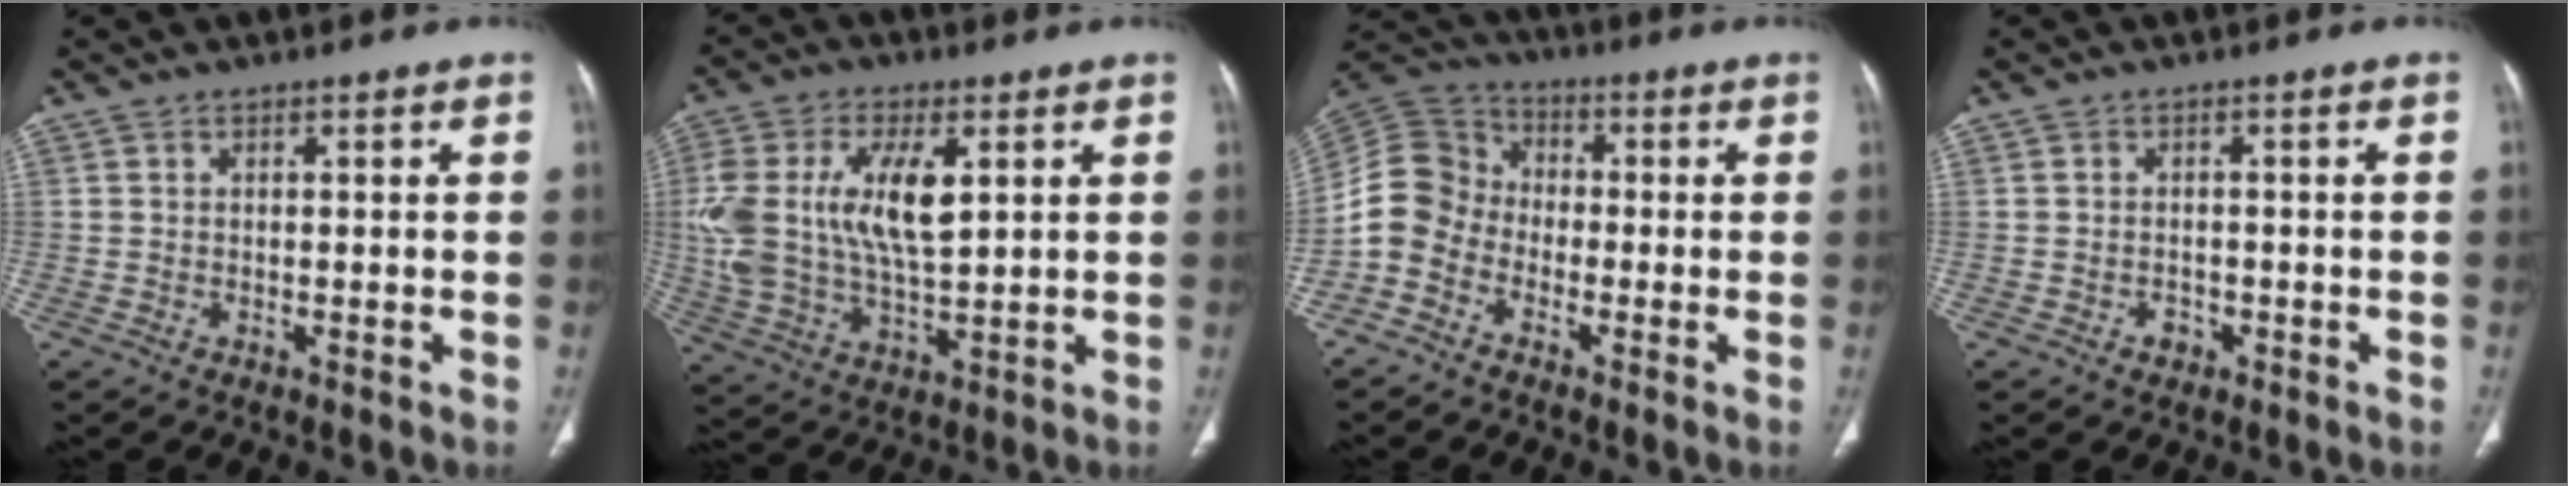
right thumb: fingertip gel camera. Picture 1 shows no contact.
{"total": 16.5, "force": [3.6, 8.2, 13.9], "torque": [-0.286, -0.004, 0.071]}
{"total": 9.1, "force": [-3.6, 7.3, 4.1], "torque": [-0.077, 0.045, -0.087]}
{"total": 1.5, "force": [-0.8, 1.2, 0.6], "torque": [-0.003, 0.008, -0.013]}